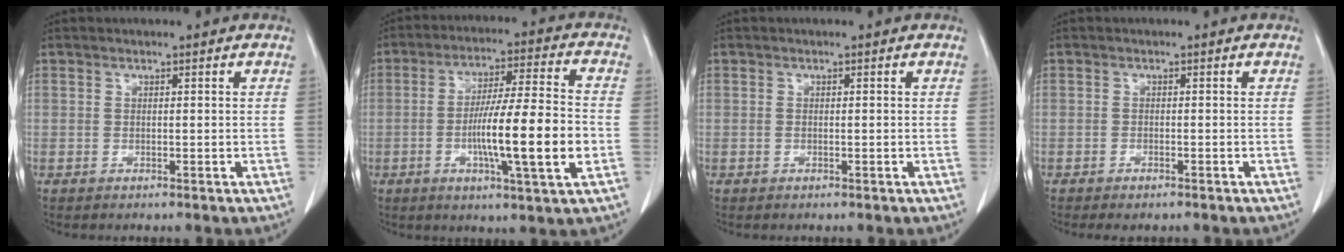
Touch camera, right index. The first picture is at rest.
{"total": 14.4, "force": [-3.2, 0.5, 14.0], "torque": [-0.237, -0.003, -0.056]}
{"total": 0.5, "force": [-0.1, 0.2, 0.5], "torque": [-0.013, 0.001, 0.001]}
{"total": 1.9, "force": [-1.6, 0.7, 0.9], "torque": [-0.013, -0.003, -0.016]}